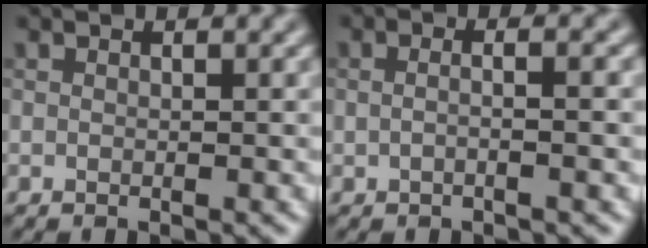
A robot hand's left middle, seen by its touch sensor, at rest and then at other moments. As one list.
[{"total": 3.2, "force": [0.3, 1.5, 2.8], "torque": [-0.010, 0.004, -0.023]}]